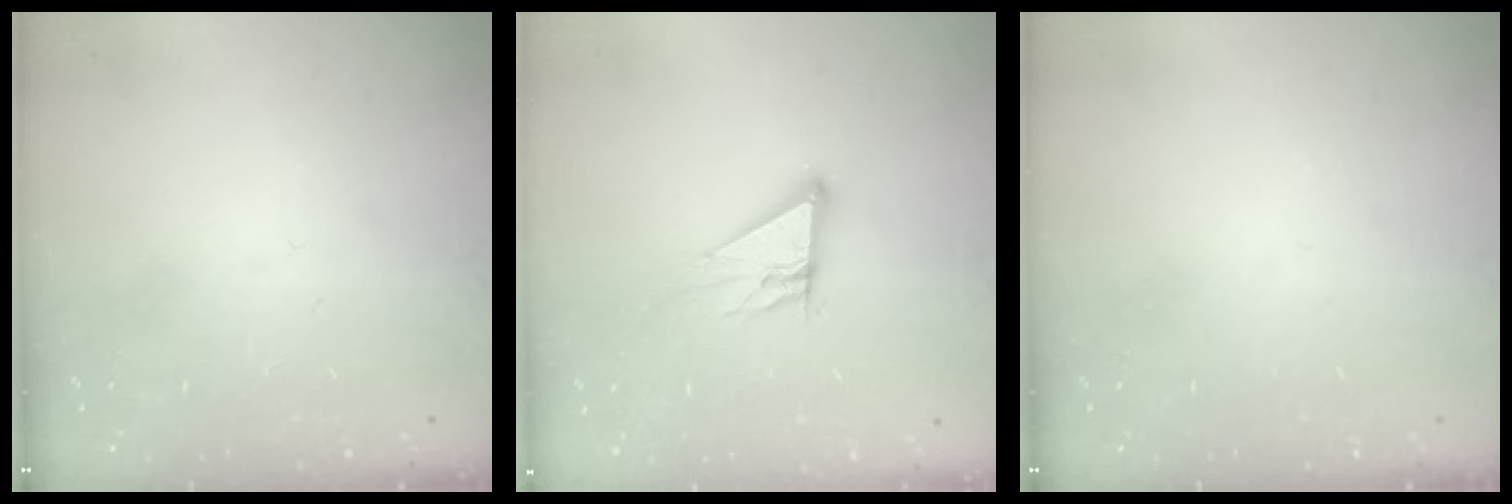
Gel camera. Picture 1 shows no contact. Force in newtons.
{"total": 9.0, "press": 9.0, "slide": 0.7}
{"total": 0.0}